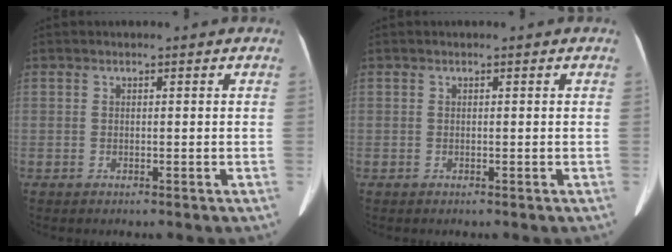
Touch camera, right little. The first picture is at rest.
{"total": 0.0}